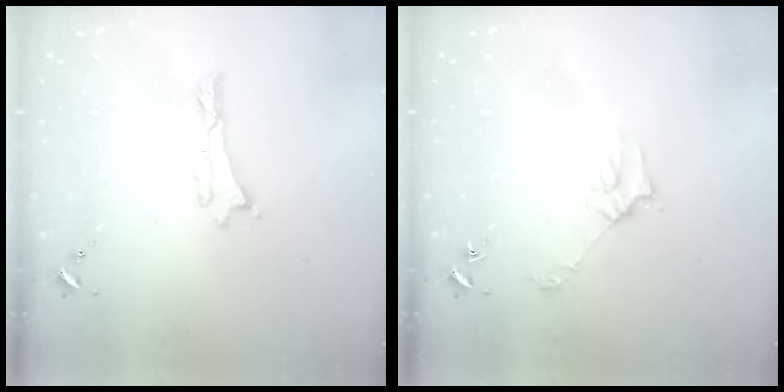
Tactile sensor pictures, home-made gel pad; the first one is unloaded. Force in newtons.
{"total": 2.8, "press": 2.8, "slide": 0.2}